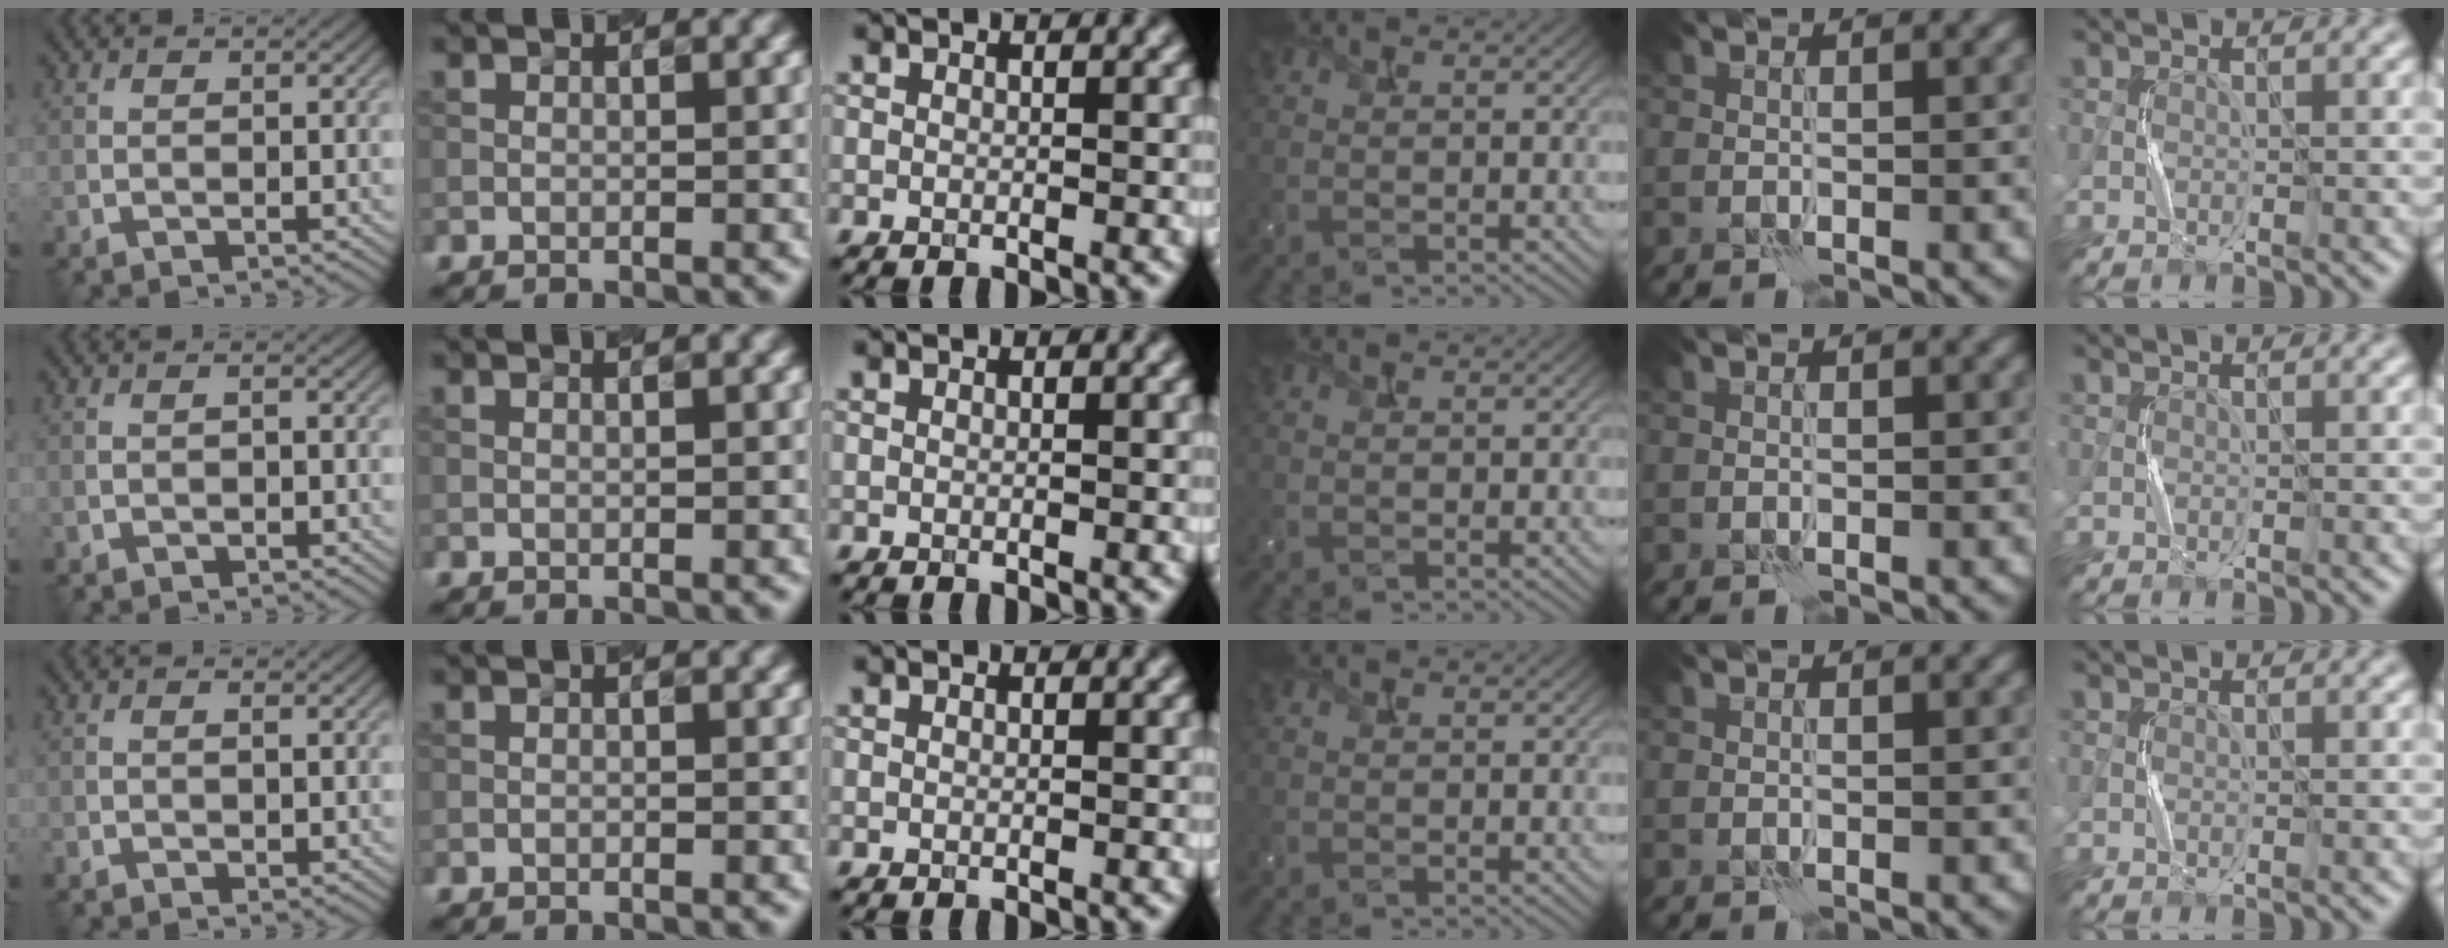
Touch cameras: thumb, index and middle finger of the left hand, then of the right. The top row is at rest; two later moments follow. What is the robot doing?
{"motion": "squeeze", "object": "bubble wrap"}